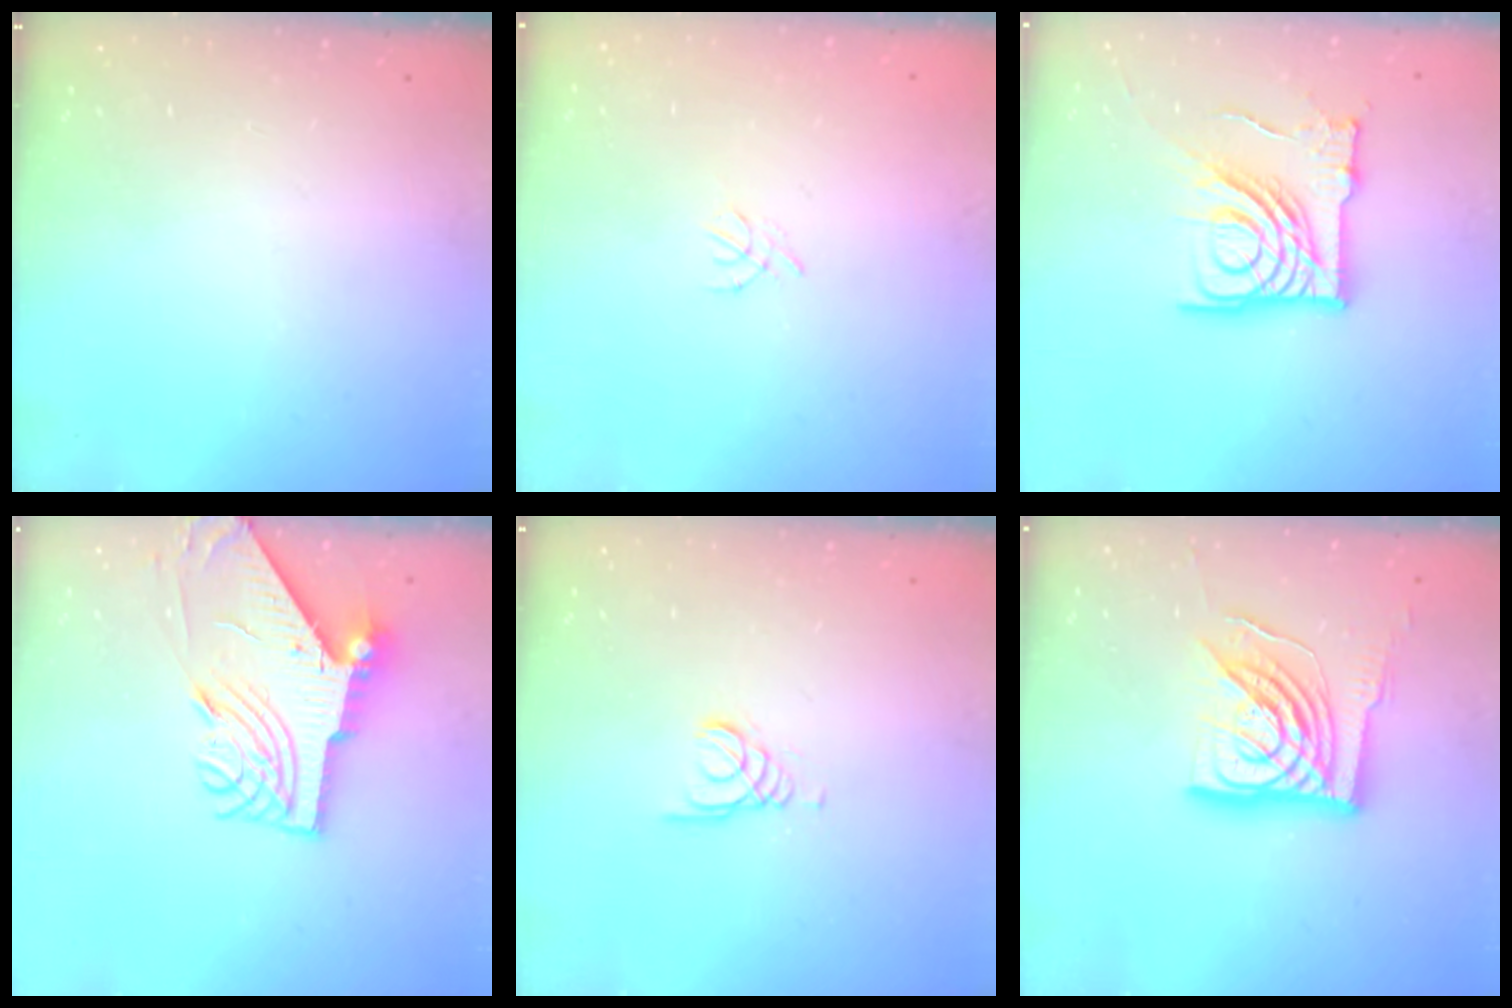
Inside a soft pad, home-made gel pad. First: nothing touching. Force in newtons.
{"total": 0.8, "press": 0.7, "slide": 0.3}
{"total": 15.9, "press": 15.9, "slide": 1.7}
{"total": 11.4, "press": 11.3, "slide": 1.2}
{"total": 1.3, "press": 1.3, "slide": 0.1}
{"total": 20.3, "press": 20.1, "slide": 2.6}